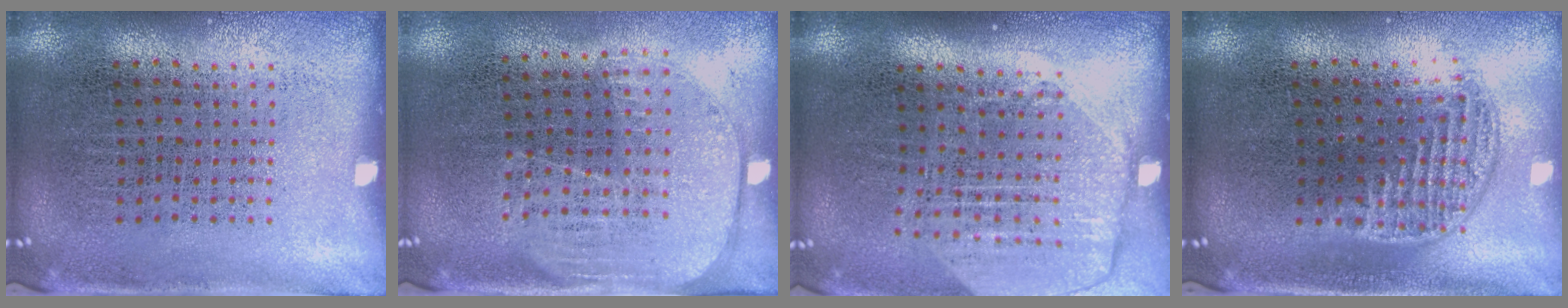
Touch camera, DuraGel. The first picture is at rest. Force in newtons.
{"total": 1.7, "press": 1.4, "slide": 0.8}
{"total": 1.9, "press": 1.7, "slide": 0.9}
{"total": 1.3, "press": 1.0, "slide": 0.7}